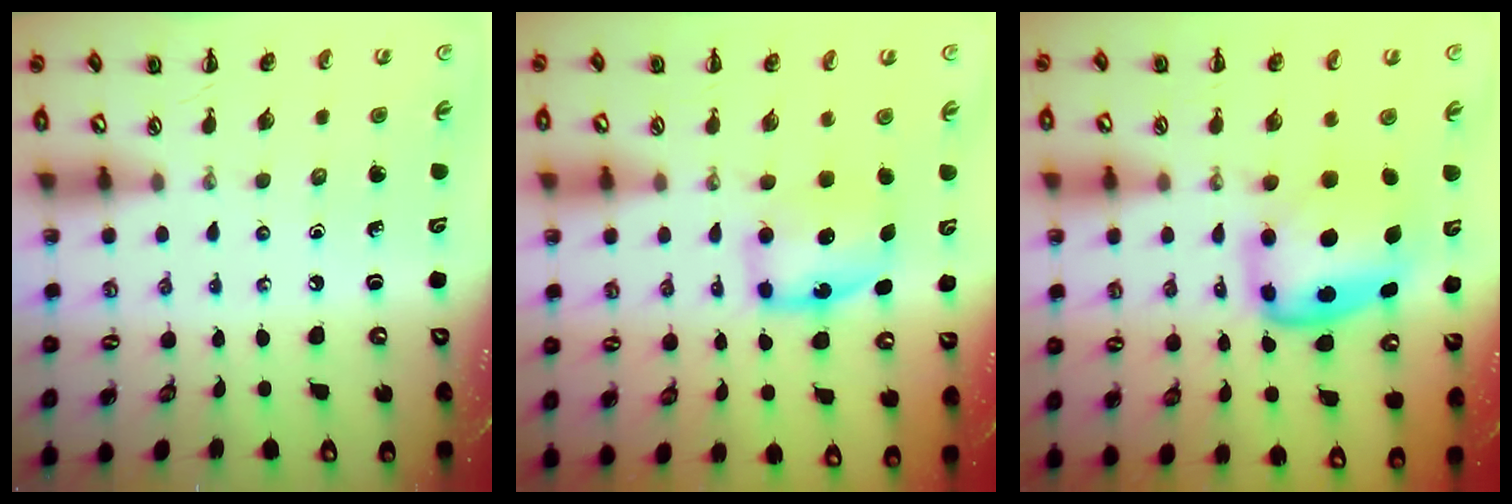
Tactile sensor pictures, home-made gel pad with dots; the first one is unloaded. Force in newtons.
{"total": 6.3, "press": 6.2, "slide": 1.0}
{"total": 6.5, "press": 6.3, "slide": 1.6}